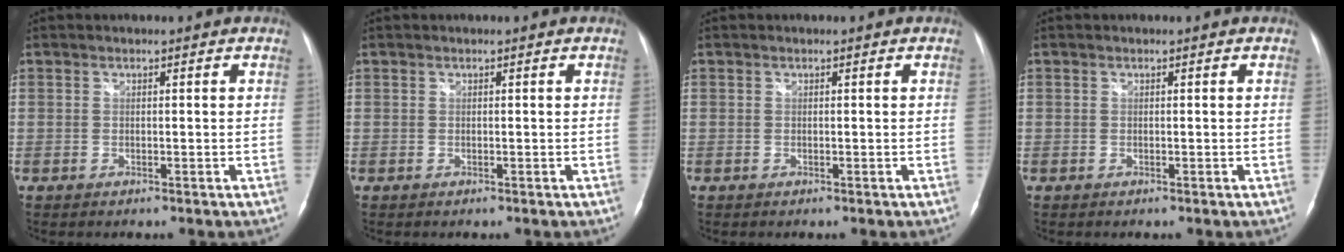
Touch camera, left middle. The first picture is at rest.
{"total": 0.0}
{"total": 0.0}
{"total": 0.0}